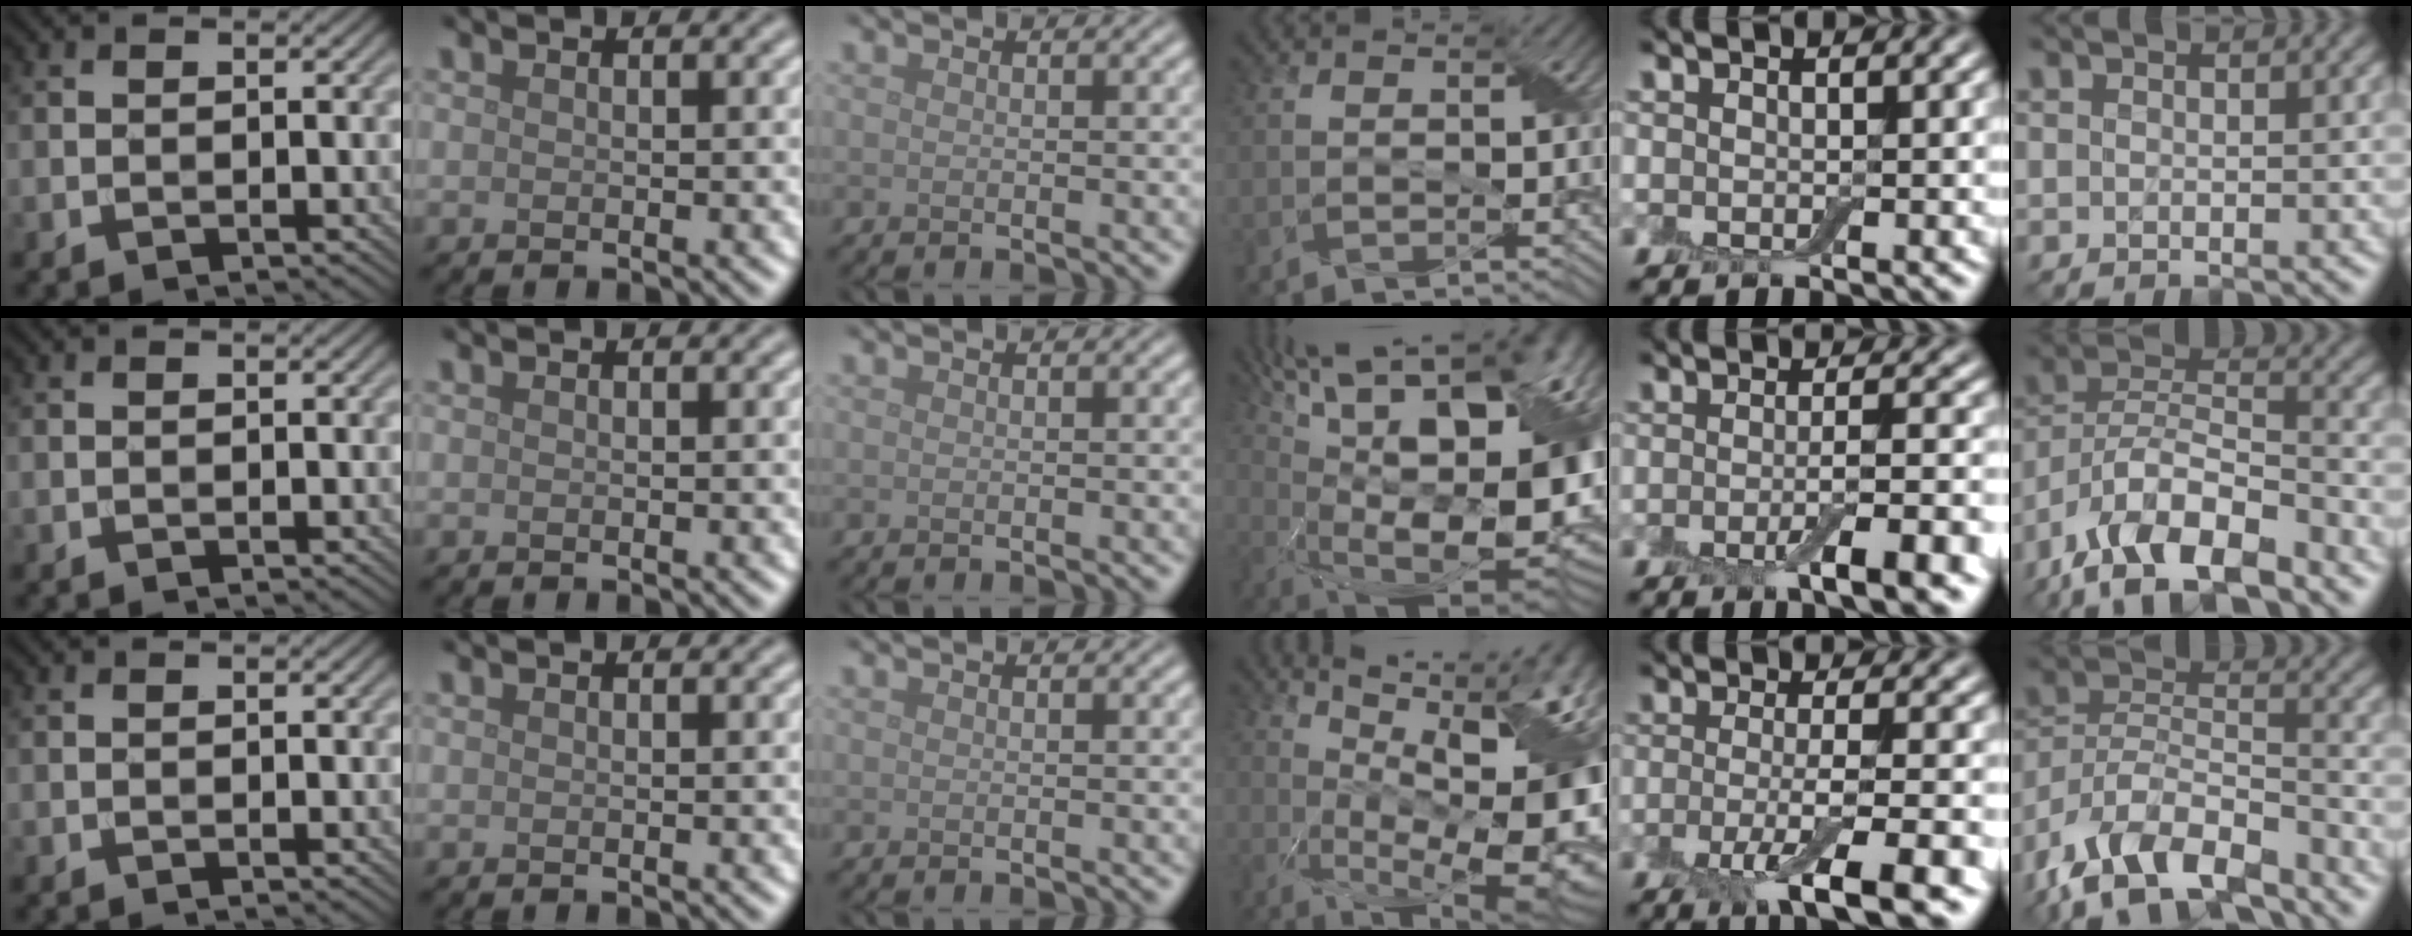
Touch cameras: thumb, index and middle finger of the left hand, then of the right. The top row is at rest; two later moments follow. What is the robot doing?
{"motion": "wrap", "object": "adhesive wrap"}